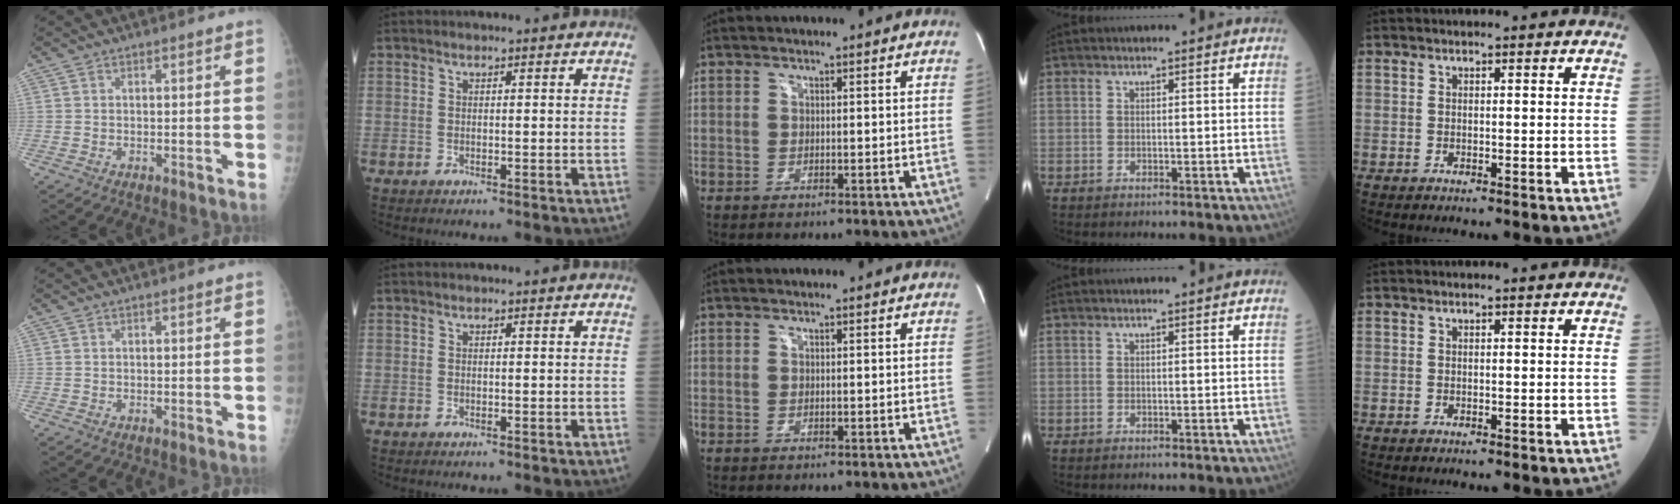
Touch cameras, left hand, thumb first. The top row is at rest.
{}